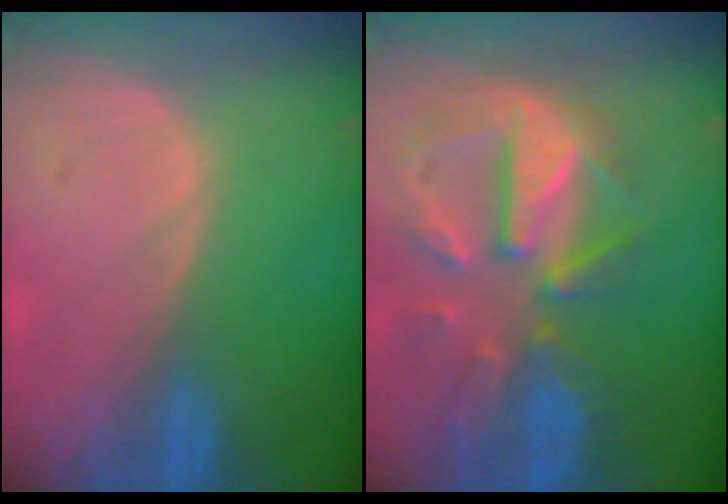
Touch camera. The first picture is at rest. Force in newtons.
{"total": 11.7, "press": 10.2, "slide": 5.7}